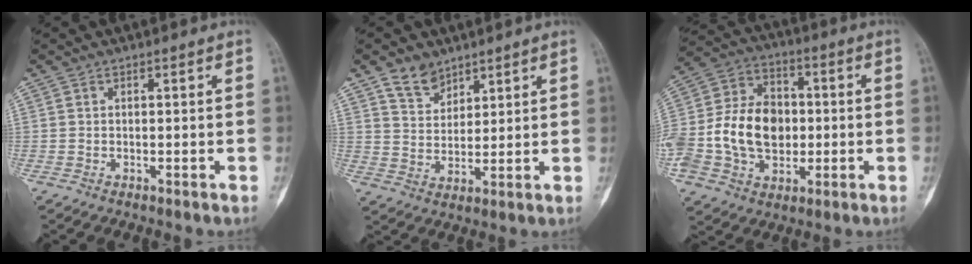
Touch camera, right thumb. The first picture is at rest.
{"total": 6.3, "force": [4.5, 3.9, 2.0], "torque": [-0.009, -0.033, 0.090]}
{"total": 19.2, "force": [-2.1, 14.2, 12.7], "torque": [-0.233, 0.030, -0.030]}